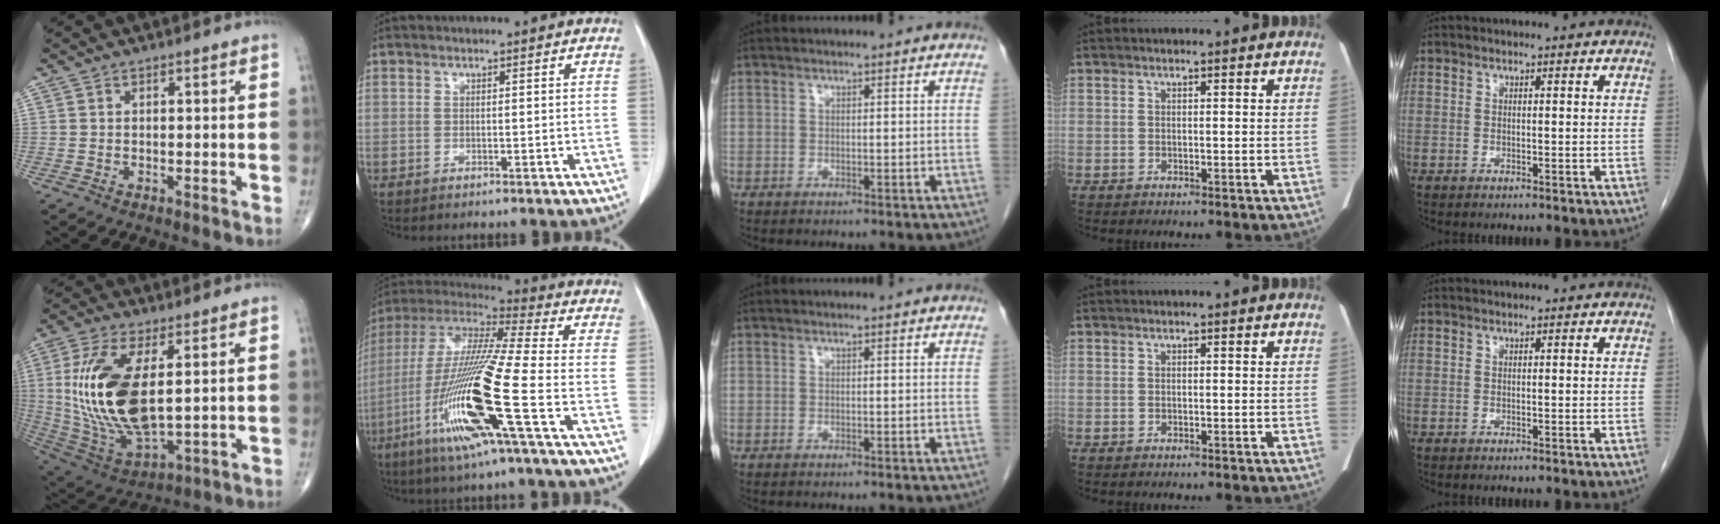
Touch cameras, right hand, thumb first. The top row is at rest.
{"thumb": {"total": 20.7, "force": [2.7, 9.2, 18.3], "torque": [-0.377, -0.023, 0.065]}, "index": {"total": 19.9, "force": [-7.4, -0.3, 18.5], "torque": [-0.403, -0.035, -0.153]}}